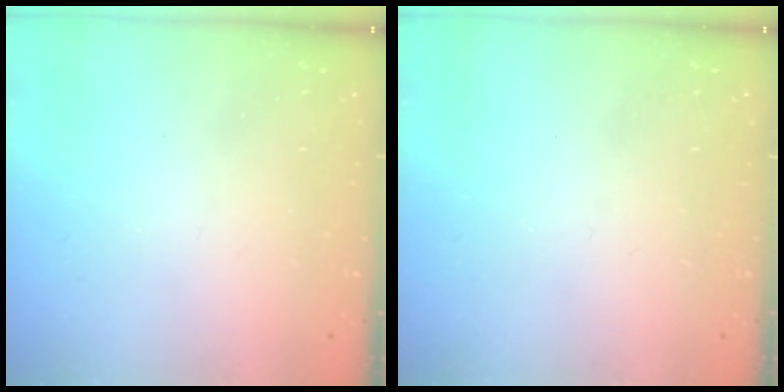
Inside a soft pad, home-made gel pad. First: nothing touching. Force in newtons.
{"total": 0.0}